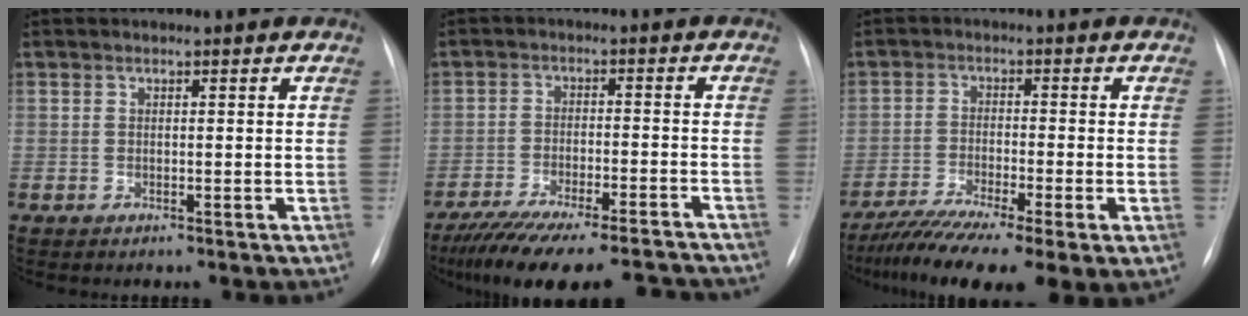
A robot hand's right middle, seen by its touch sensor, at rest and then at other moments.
{"total": 20.4, "force": [-18.0, 3.5, 8.9], "torque": [-0.137, -0.015, -0.255]}
{"total": 12.0, "force": [-7.9, 1.6, 8.9], "torque": [-0.152, -0.023, -0.133]}